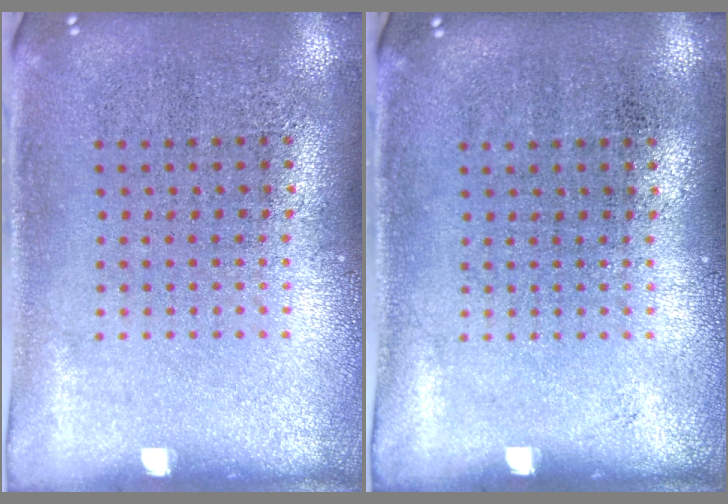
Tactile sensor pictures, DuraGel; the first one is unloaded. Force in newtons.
{"total": 0.0}